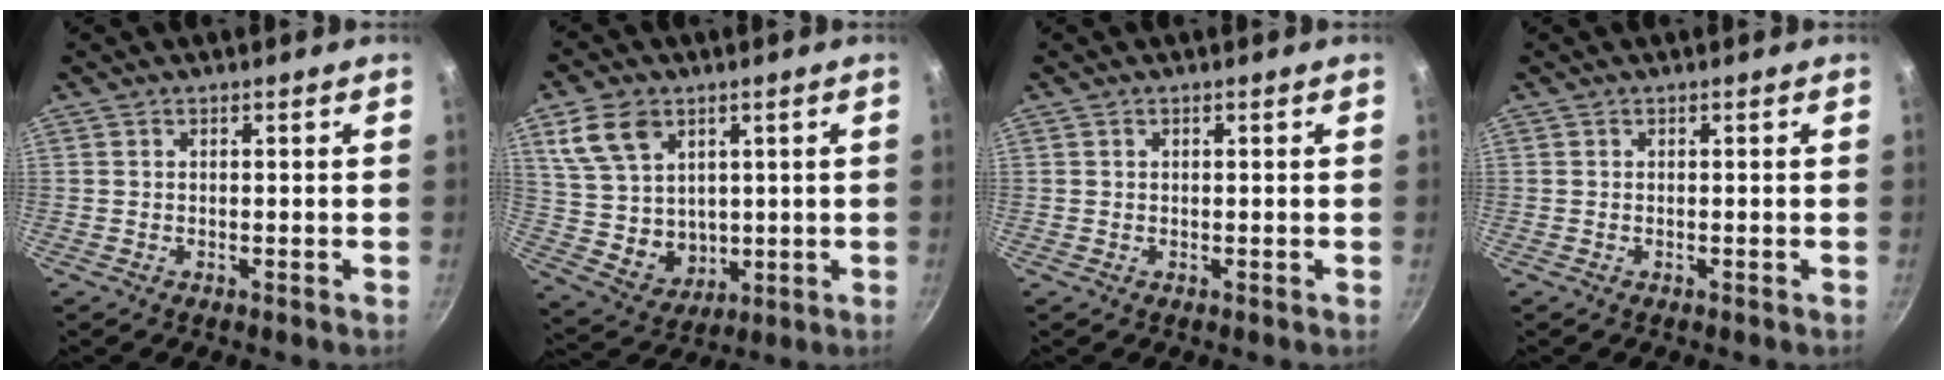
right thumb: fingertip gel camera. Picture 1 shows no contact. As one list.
[{"total": 13.2, "force": [5.1, 10.0, 6.9], "torque": [-0.103, -0.021, 0.116]}, {"total": 0.0}, {"total": 0.0}]